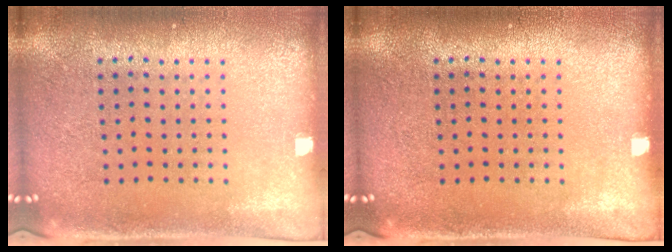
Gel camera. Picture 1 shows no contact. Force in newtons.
{"total": 0.0}